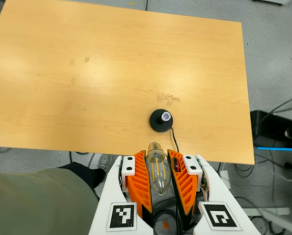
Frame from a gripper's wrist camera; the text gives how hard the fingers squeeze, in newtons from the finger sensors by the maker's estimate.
{"total": 19.6, "left": 21.0, "right": 18.1}